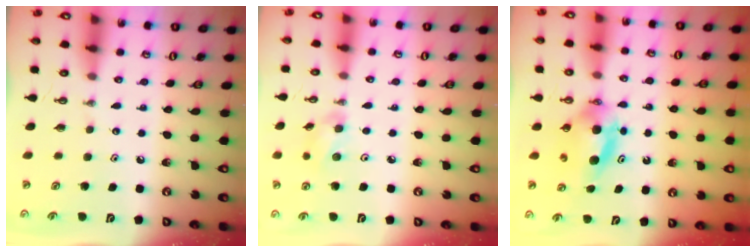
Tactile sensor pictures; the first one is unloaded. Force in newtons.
{"total": 6.0, "press": 5.6, "slide": 2.4}
{"total": 6.4, "press": 6.1, "slide": 1.9}